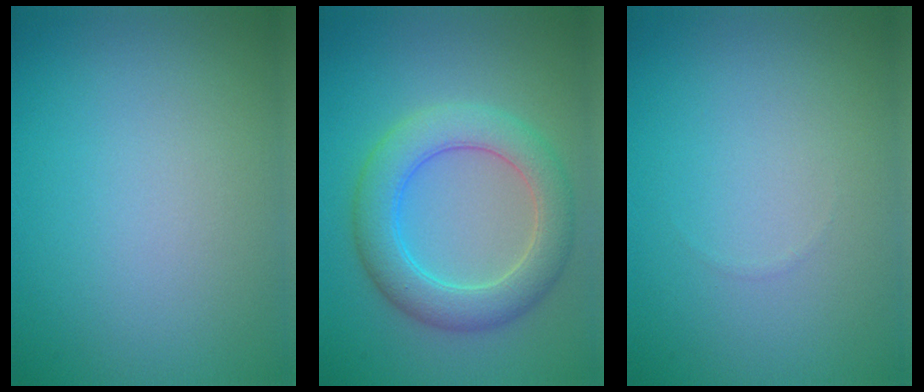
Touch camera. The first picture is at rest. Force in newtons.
{"total": 5.6, "press": 5.6, "slide": 0.1}
{"total": 0.0}